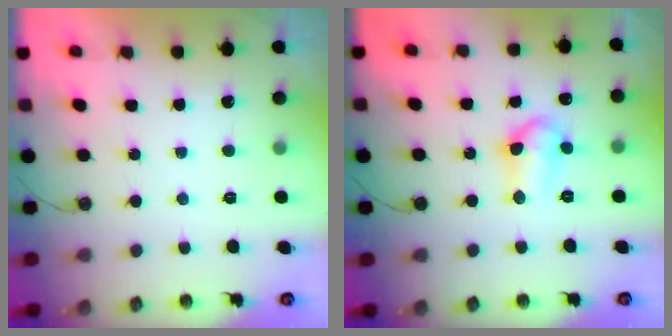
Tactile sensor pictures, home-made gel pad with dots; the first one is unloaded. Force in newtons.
{"total": 9.1, "press": 9.0, "slide": 0.9}